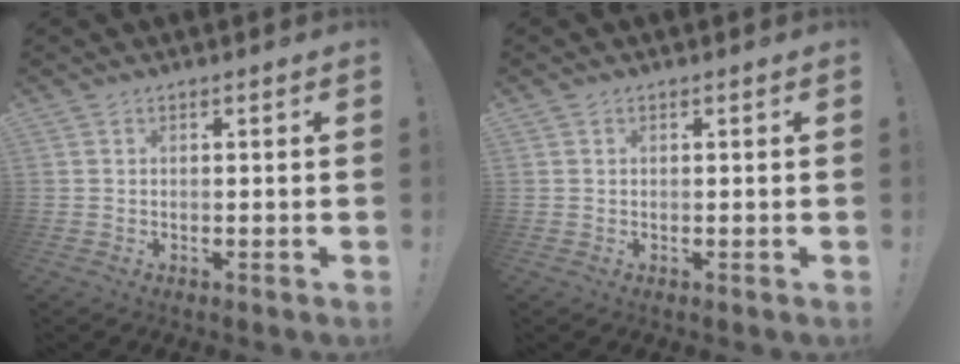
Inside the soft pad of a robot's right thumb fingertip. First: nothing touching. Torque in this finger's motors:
{"motor_torque": [-0.07, 0.15, -0.07, -0.29, 0.05]}